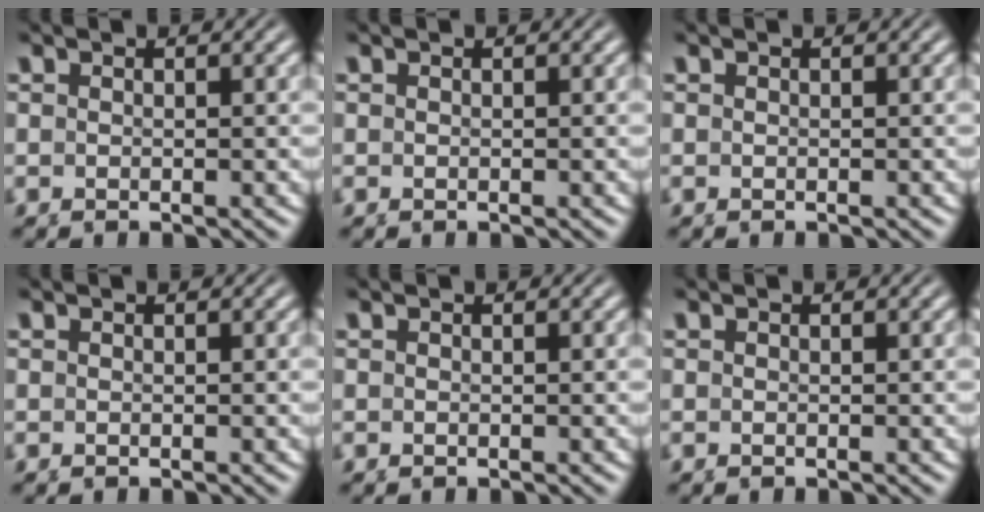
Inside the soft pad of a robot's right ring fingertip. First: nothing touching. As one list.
[{"total": 0.0}, {"total": 0.0}, {"total": 0.0}, {"total": 0.0}, {"total": 0.0}]